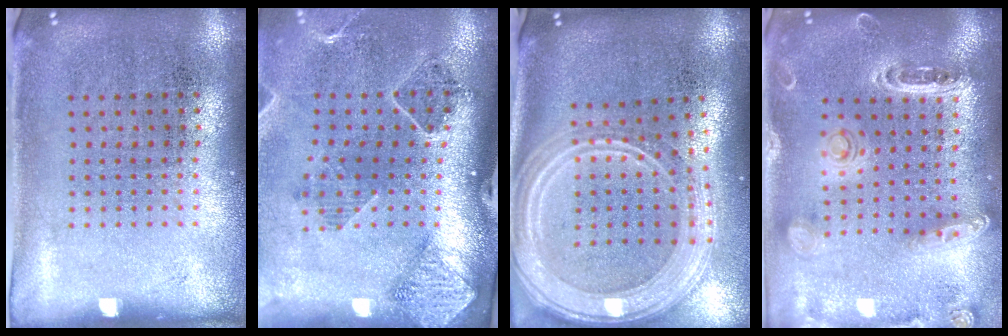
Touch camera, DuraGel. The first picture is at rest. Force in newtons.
{"total": 1.6, "press": 1.6, "slide": 0.2}
{"total": 3.2, "press": 2.6, "slide": 1.9}
{"total": 1.4, "press": 1.4, "slide": 0.0}